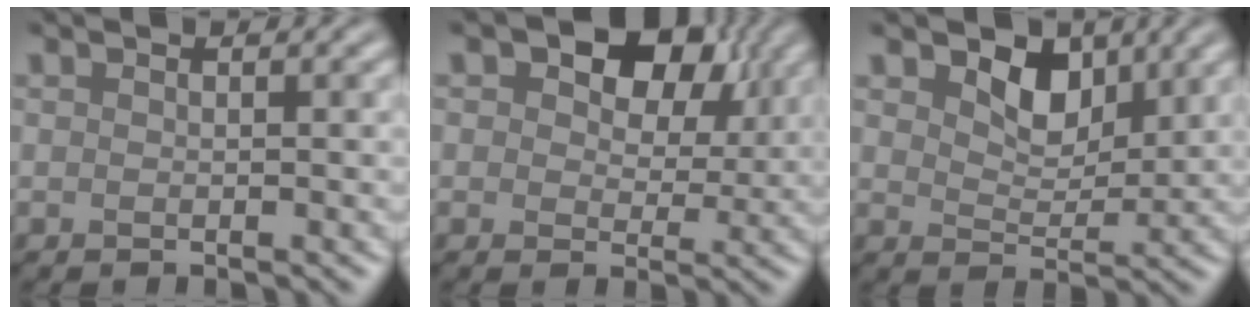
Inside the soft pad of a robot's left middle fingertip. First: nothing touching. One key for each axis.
{"total": 7.3, "fx": 3.5, "fy": 4.4, "fz": 4.7, "tx": -0.065, "ty": 0.011, "tz": 0.045}
{"total": 3.3, "fx": 2.1, "fy": 2.0, "fz": 1.6, "tx": -0.041, "ty": 0.000, "tz": 0.037}